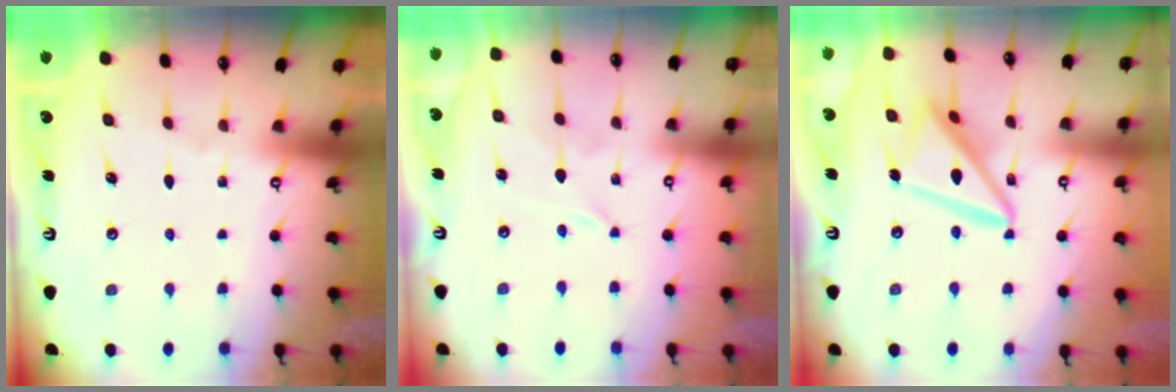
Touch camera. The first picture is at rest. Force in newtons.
{"total": 1.4, "press": 1.3, "slide": 0.3}
{"total": 15.3, "press": 15.2, "slide": 1.6}